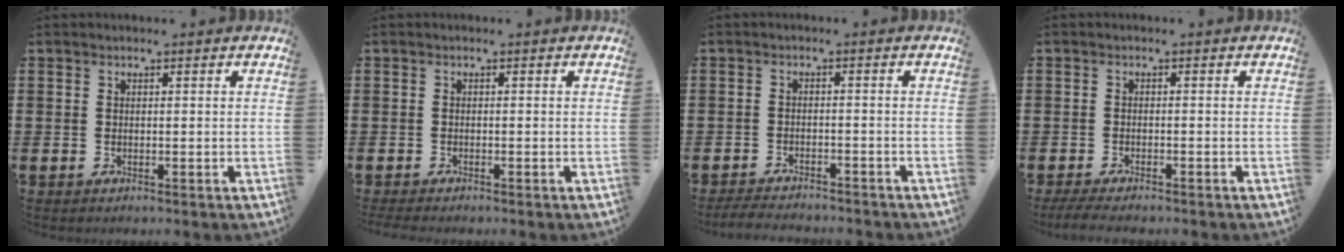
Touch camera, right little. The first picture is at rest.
{"total": 0.7, "force": [-0.6, 0.1, 0.3], "torque": [-0.006, -0.001, -0.013]}
{"total": 2.7, "force": [-2.7, 0.0, 0.3], "torque": [-0.006, 0.004, -0.057]}
{"total": 1.8, "force": [-1.4, 0.2, 1.0], "torque": [-0.016, 0.002, -0.027]}